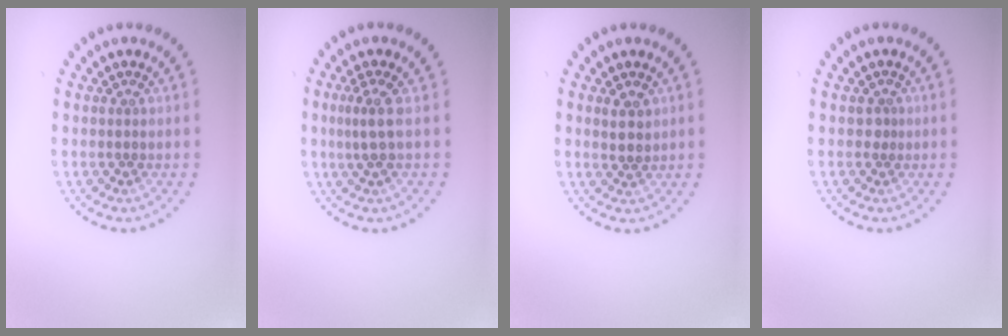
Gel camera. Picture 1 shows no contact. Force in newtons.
{"total": 2.1, "press": 1.4, "slide": 1.5}
{"total": 1.6, "press": 1.5, "slide": 0.6}
{"total": 0.9, "press": 0.6, "slide": 0.7}